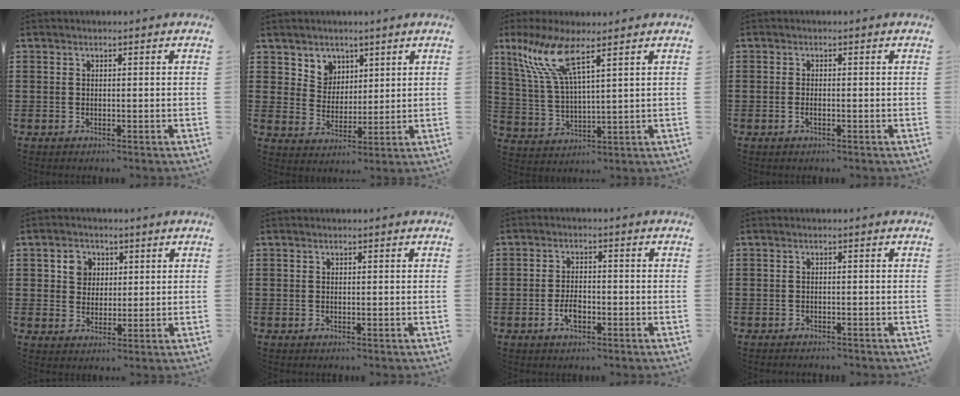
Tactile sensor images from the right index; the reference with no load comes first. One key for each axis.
{"total": 5.1, "fx": 3.2, "fy": 4.0, "fz": 0.2, "tx": -0.030, "ty": 0.005, "tz": 0.060}
{"total": 9.8, "fx": 5.8, "fy": 2.2, "fz": 7.6, "tx": -0.187, "ty": -0.009, "tz": 0.098}
{"total": 0.9, "fx": -0.4, "fy": 0.2, "fz": 0.8, "tx": -0.016, "ty": -0.006, "tz": -0.006}
{"total": 3.9, "fx": 1.5, "fy": 3.4, "fz": 1.2, "tx": -0.030, "ty": 0.011, "tz": 0.024}
{"total": 0.0}
{"total": 3.2, "fx": -1.3, "fy": 1.5, "fz": 2.5, "tx": -0.062, "ty": -0.003, "tz": -0.028}
{"total": 1.0, "fx": -1.0, "fy": 0.1, "fz": 0.0, "tx": -0.004, "ty": 0.000, "tz": -0.020}